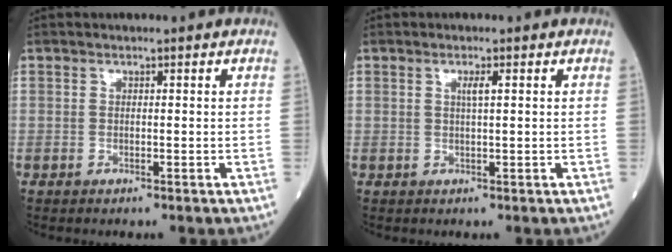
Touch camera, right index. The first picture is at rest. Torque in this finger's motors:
{"motor_torque": [0.11, 0.10, 0.00, 0.02]}